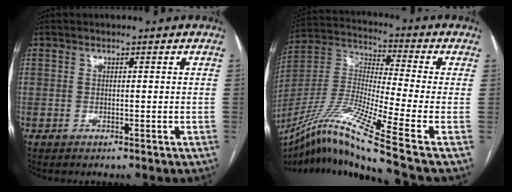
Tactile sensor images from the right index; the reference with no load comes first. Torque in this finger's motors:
{"motor_torque": [-0.56, -0.69, -0.01, 0.06]}